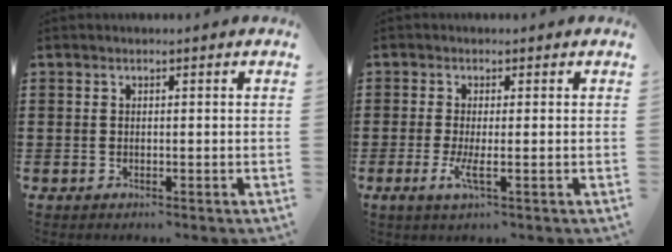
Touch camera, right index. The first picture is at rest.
{"total": 3.3, "force": [-0.8, 0.5, 3.2], "torque": [-0.069, -0.010, -0.018]}